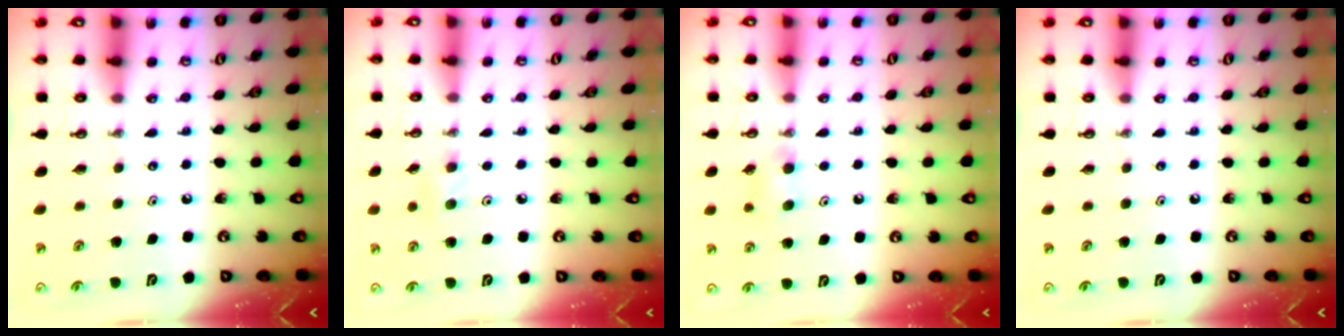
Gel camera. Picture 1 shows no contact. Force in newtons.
{"total": 7.6, "press": 6.5, "slide": 4.1}
{"total": 7.8, "press": 7.4, "slide": 2.3}
{"total": 0.0}